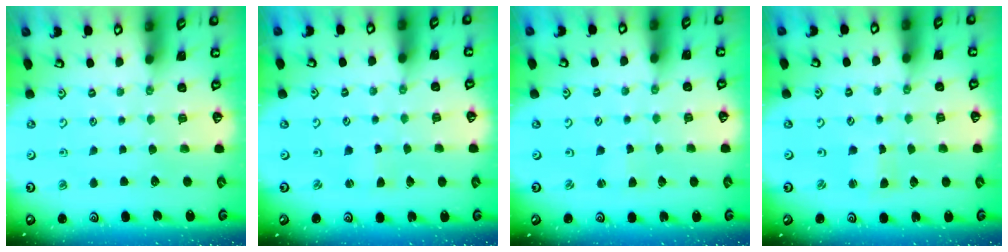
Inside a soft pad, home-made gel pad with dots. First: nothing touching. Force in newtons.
{"total": 1.6, "press": 1.6, "slide": 0.3}
{"total": 1.4, "press": 1.4, "slide": 0.3}
{"total": 1.6, "press": 1.6, "slide": 0.3}